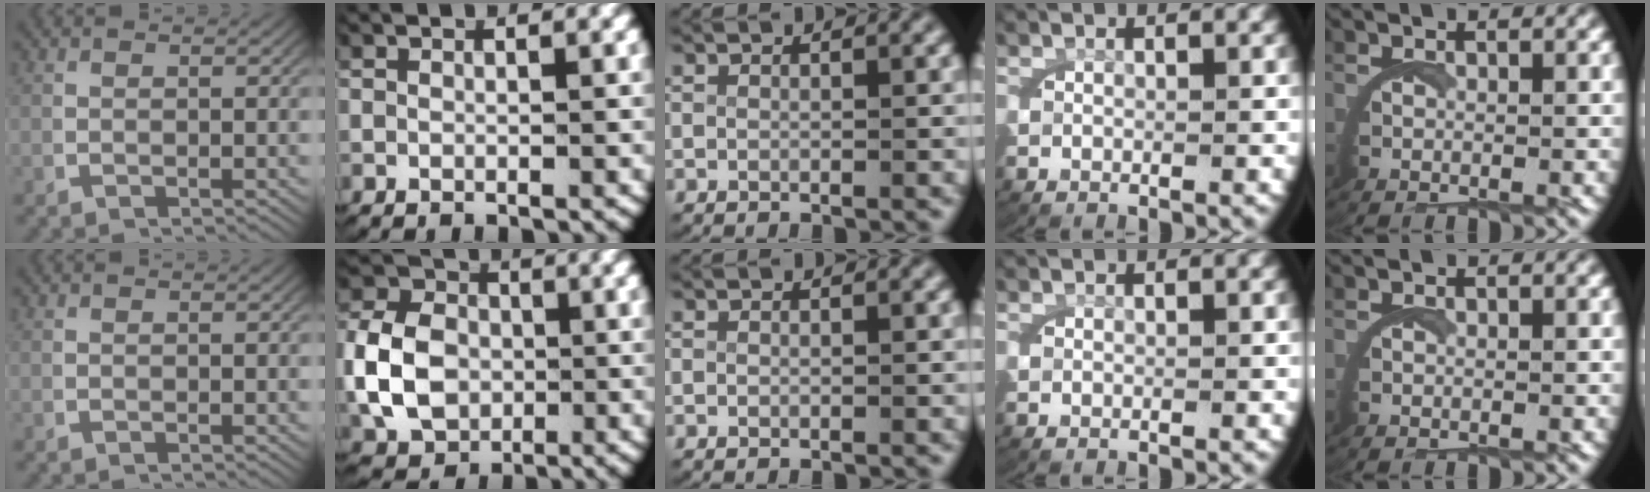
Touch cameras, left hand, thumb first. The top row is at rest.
{"index": {"total": 7.4, "force": [-0.6, 6.1, 4.2], "torque": [-0.086, -0.015, -0.005]}}